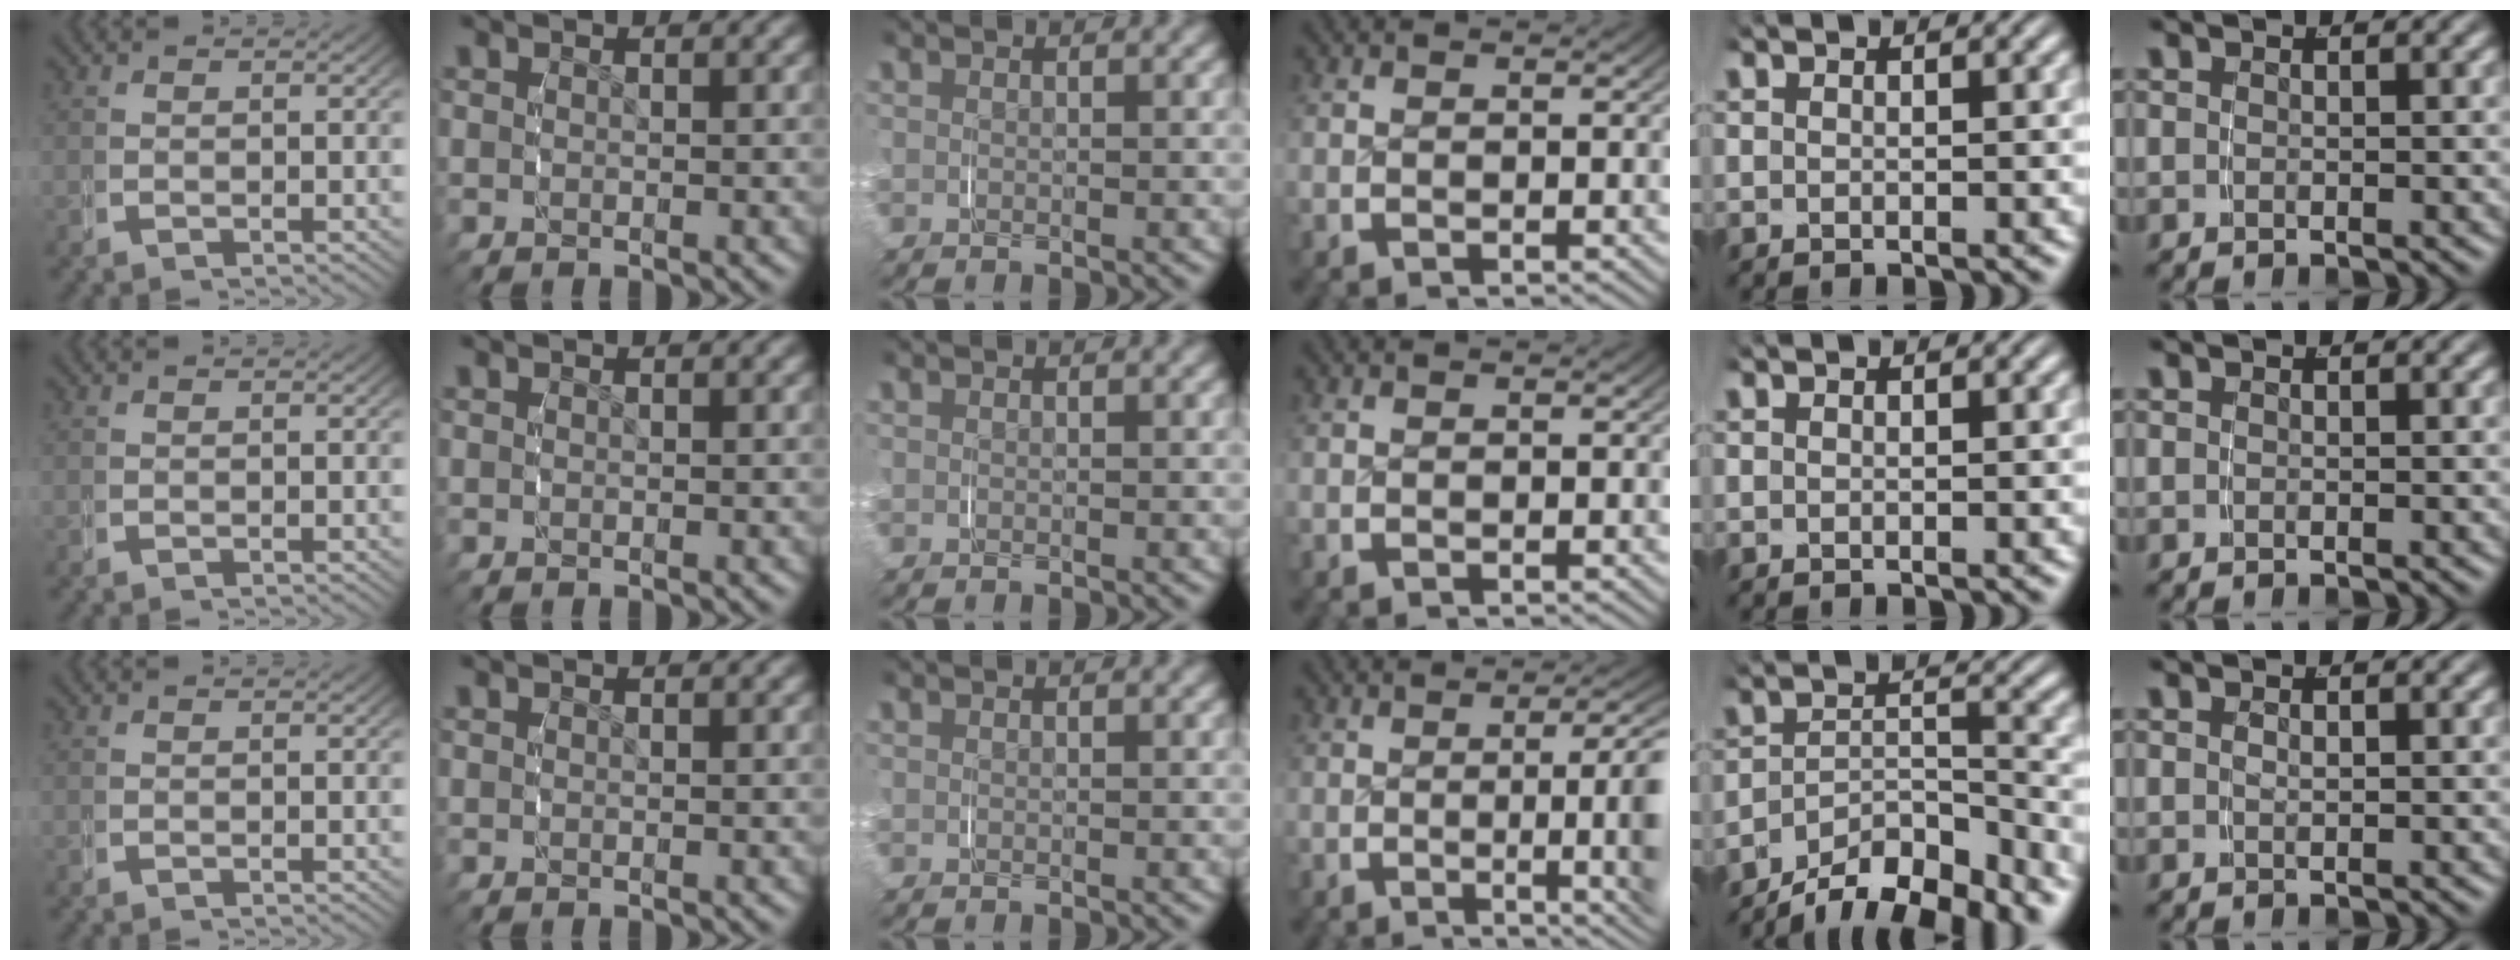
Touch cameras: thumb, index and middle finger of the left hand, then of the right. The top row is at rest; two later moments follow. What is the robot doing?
{"motion": "grasp_and_lifting", "object": "keyboard"}